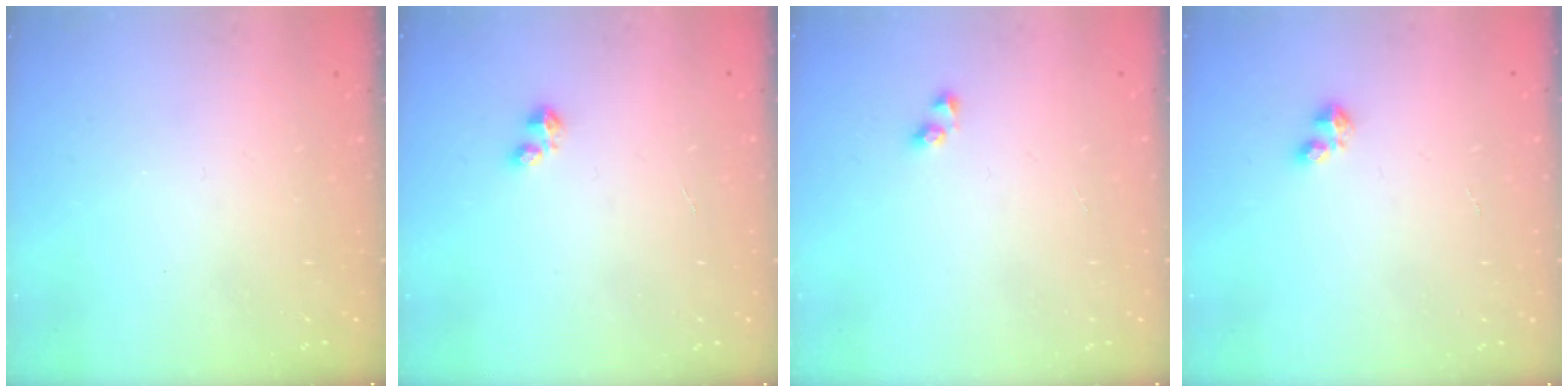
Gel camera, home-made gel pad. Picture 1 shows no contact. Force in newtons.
{"total": 2.4, "press": 2.4, "slide": 0.3}
{"total": 2.4, "press": 2.0, "slide": 1.3}
{"total": 2.4, "press": 2.4, "slide": 0.5}